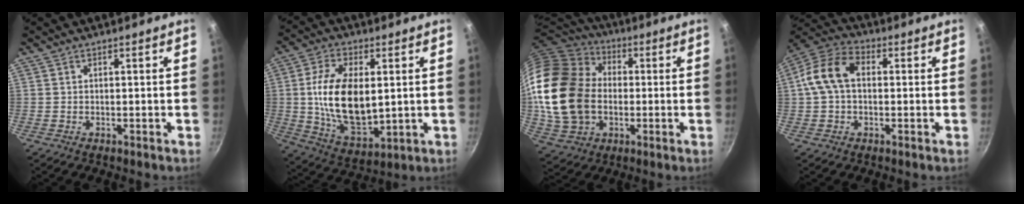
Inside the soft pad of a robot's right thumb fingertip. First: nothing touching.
{"total": 16.8, "force": [1.4, 8.9, 14.2], "torque": [-0.251, -0.016, 0.035]}
{"total": 26.0, "force": [-0.6, 19.2, 17.6], "torque": [-0.382, 0.019, -0.007]}
{"total": 10.8, "force": [1.0, 7.2, 8.0], "torque": [-0.158, 0.034, 0.009]}